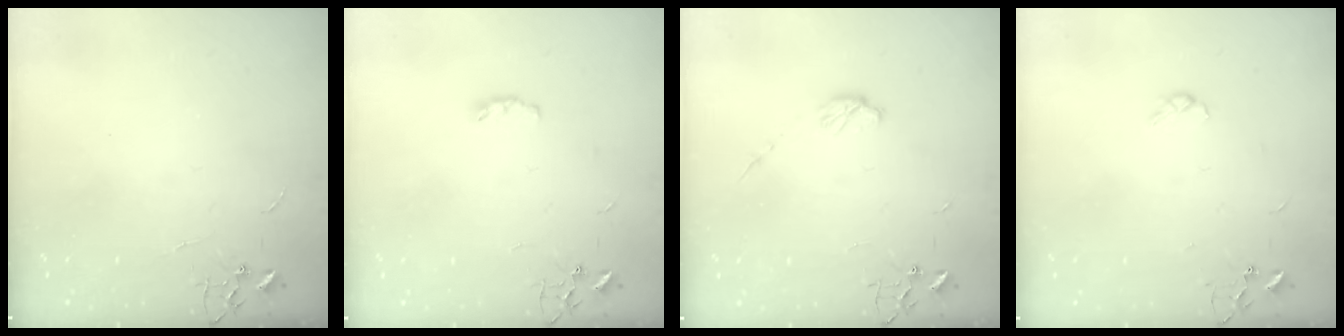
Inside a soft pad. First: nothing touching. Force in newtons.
{"total": 3.7, "press": 3.7, "slide": 0.6}
{"total": 5.8, "press": 5.8, "slide": 0.5}
{"total": 4.3, "press": 4.3, "slide": 0.7}